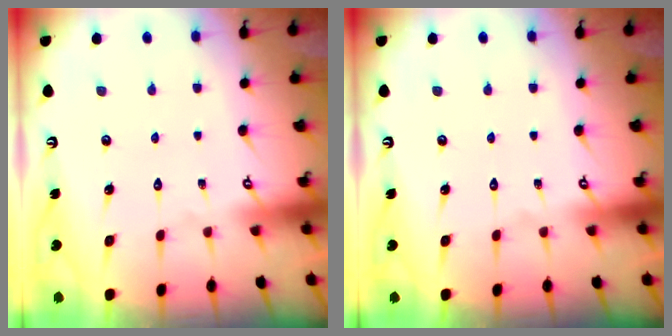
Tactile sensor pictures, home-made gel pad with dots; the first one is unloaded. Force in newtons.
{"total": 0.0}